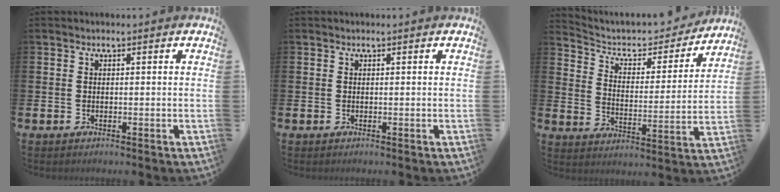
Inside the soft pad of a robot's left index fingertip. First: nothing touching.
{"total": 0.0}
{"total": 6.5, "force": [5.8, 2.5, 1.4], "torque": [-0.059, -0.043, 0.095]}